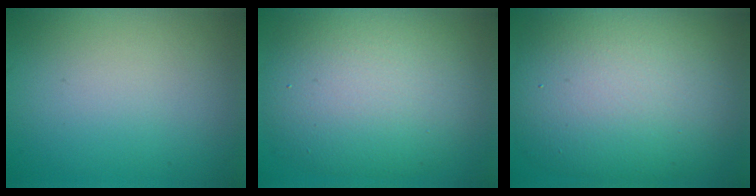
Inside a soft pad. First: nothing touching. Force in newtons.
{"total": 10.0, "press": 10.0, "slide": 0.6}
{"total": 12.6, "press": 12.6, "slide": 0.6}